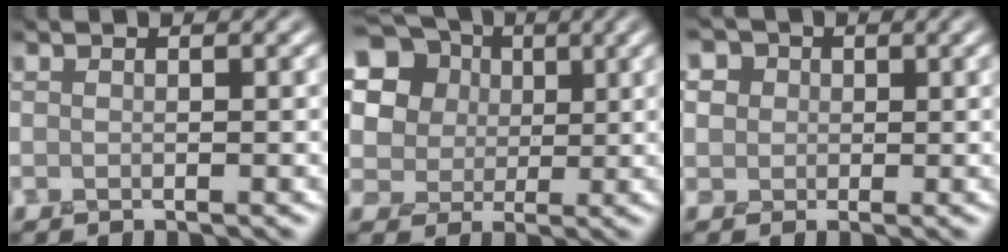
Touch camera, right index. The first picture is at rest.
{"total": 12.8, "force": [4.9, 10.6, 5.1], "torque": [-0.135, 0.021, 0.086]}
{"total": 6.2, "force": [2.6, 5.0, 2.6], "torque": [-0.057, 0.020, 0.018]}